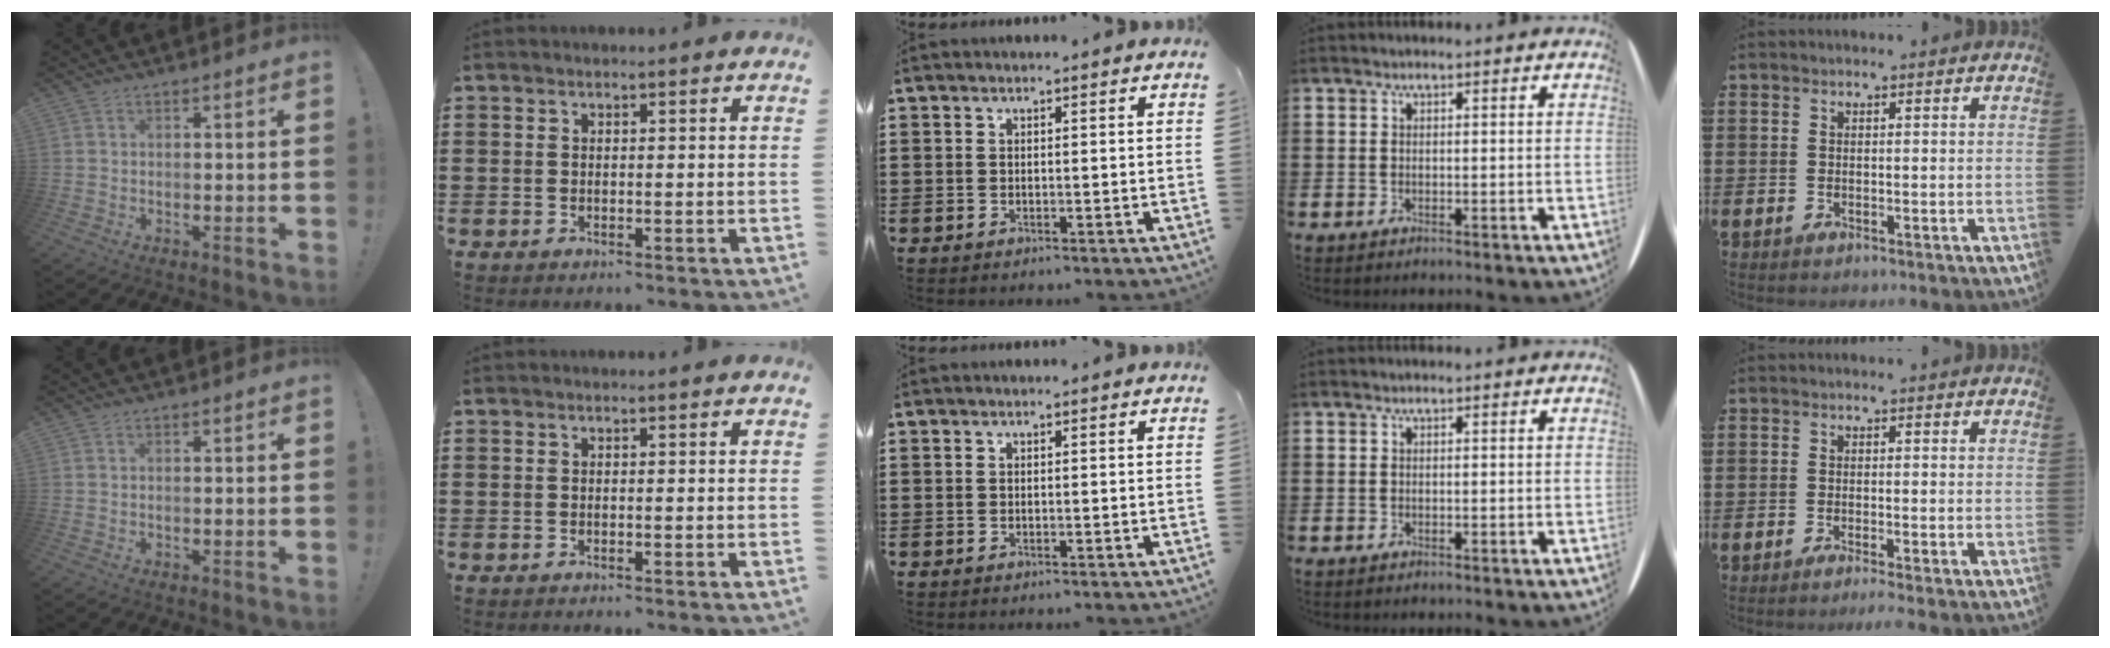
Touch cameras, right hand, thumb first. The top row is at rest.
{"little": {"total": 0.8, "force": [-0.5, 0.0, 0.7], "torque": [-0.011, -0.002, -0.009]}}